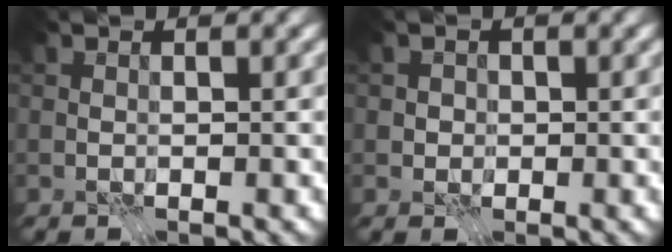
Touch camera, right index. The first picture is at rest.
{"total": 1.2, "force": [-0.3, 1.1, 0.2], "torque": [0.003, -0.002, 0.001]}